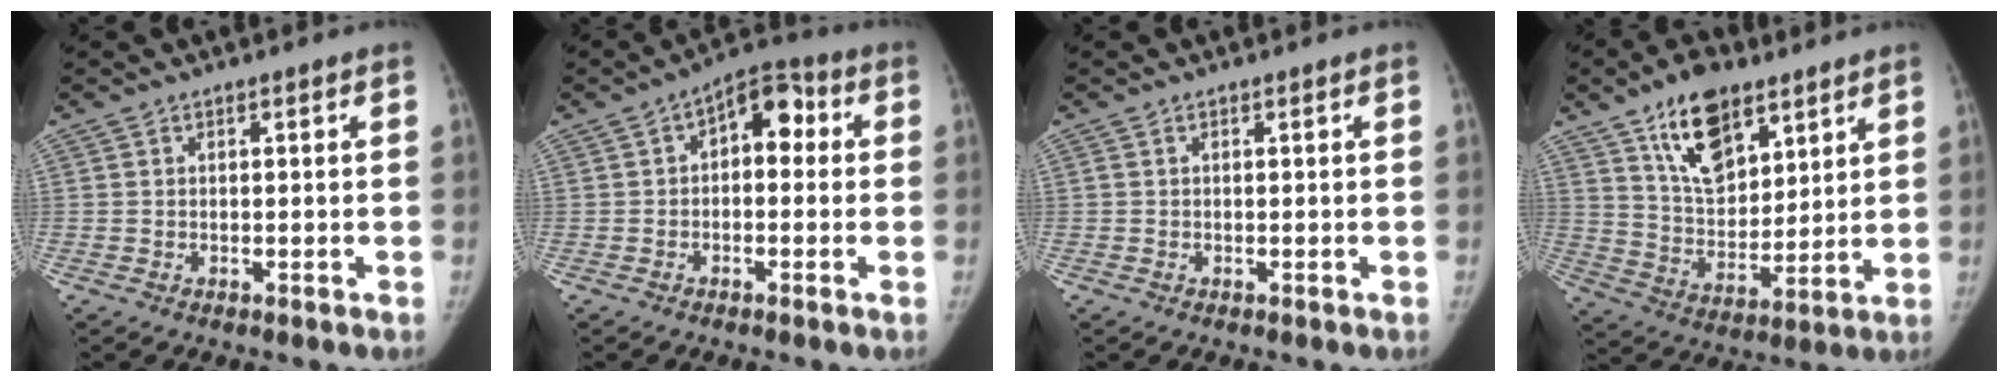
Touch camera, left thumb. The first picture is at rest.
{"total": 7.8, "force": [1.0, 4.6, 6.2], "torque": [-0.051, 0.020, -0.003]}
{"total": 0.0}
{"total": 14.9, "force": [9.0, 7.8, 9.0], "torque": [-0.118, -0.048, 0.162]}